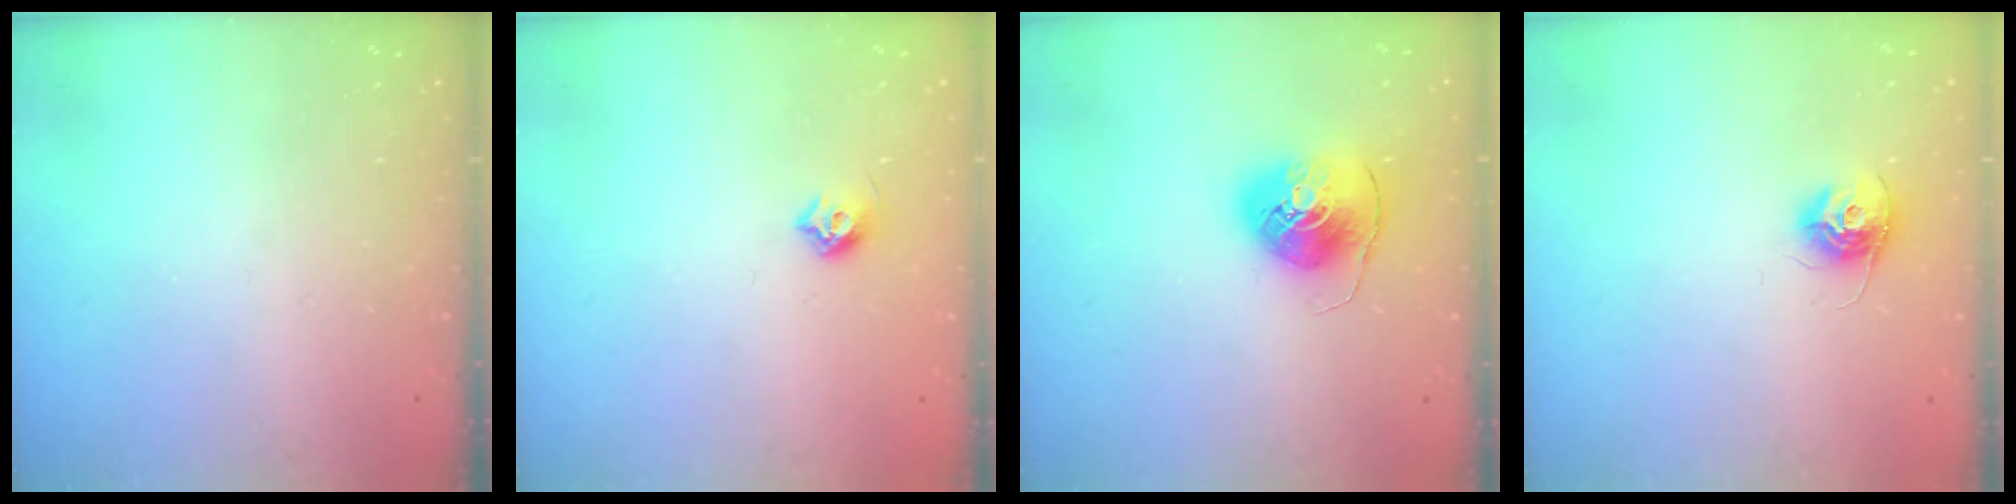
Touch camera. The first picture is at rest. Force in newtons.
{"total": 5.5, "press": 5.3, "slide": 1.2}
{"total": 8.1, "press": 8.0, "slide": 1.2}
{"total": 10.3, "press": 10.3, "slide": 0.5}